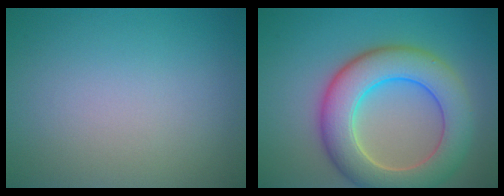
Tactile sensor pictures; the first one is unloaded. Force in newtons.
{"total": 8.5, "press": 8.5, "slide": 0.5}